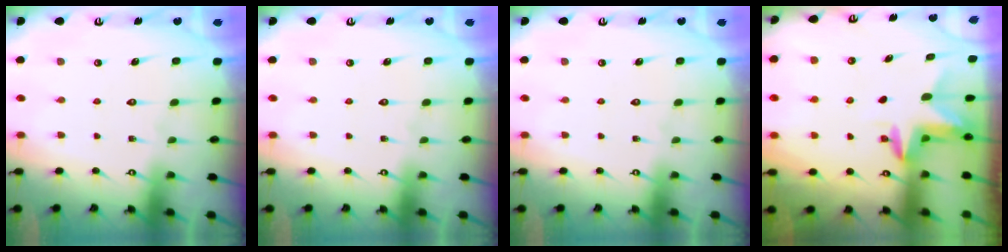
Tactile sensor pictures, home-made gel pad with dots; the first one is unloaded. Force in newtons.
{"total": 0.0}
{"total": 0.0}
{"total": 3.0, "press": 3.0, "slide": 0.3}